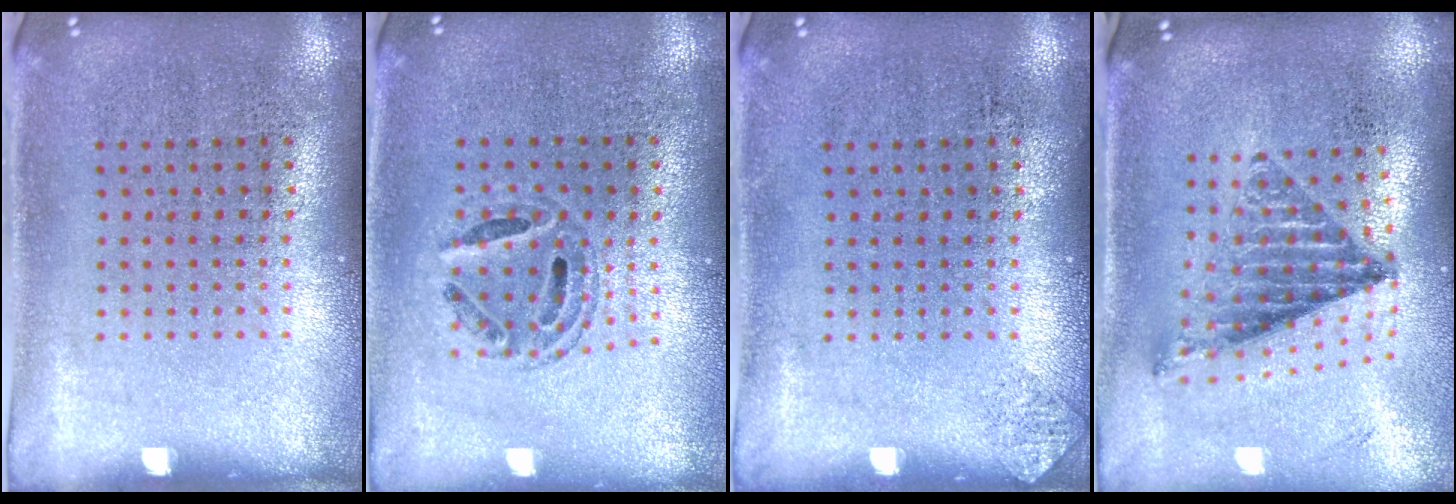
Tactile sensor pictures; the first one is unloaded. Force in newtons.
{"total": 0.8, "press": 0.8, "slide": 0.1}
{"total": 0.6, "press": 0.6, "slide": 0.1}
{"total": 1.1, "press": 1.0, "slide": 0.5}